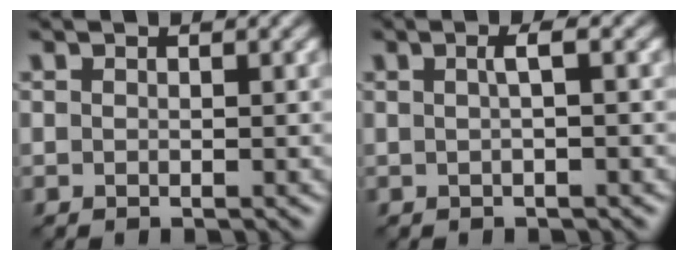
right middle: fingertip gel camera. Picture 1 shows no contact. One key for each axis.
{"total": 1.4, "fx": 0.2, "fy": 0.2, "fz": 1.4, "tx": -0.024, "ty": 0.009, "tz": 0.001}